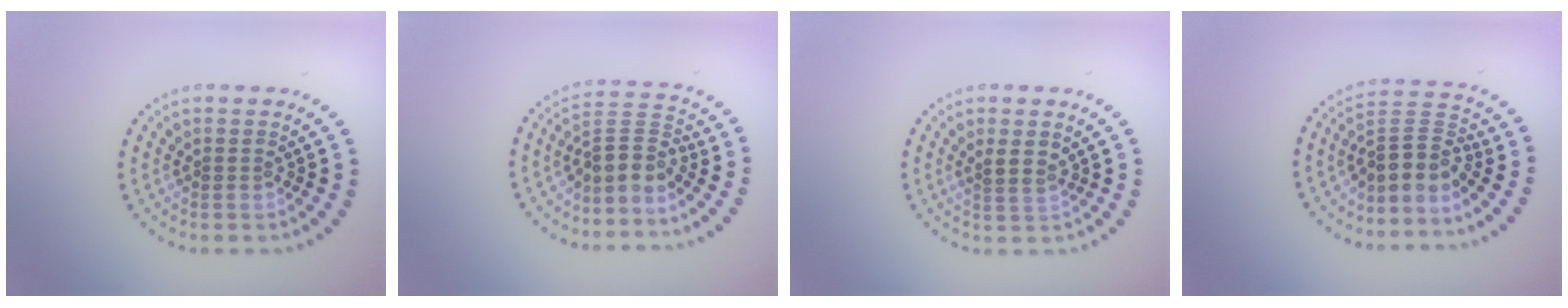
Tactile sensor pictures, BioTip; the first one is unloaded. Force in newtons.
{"total": 3.2, "press": 2.3, "slide": 2.1}
{"total": 1.5, "press": 1.2, "slide": 0.9}
{"total": 3.6, "press": 2.7, "slide": 2.4}